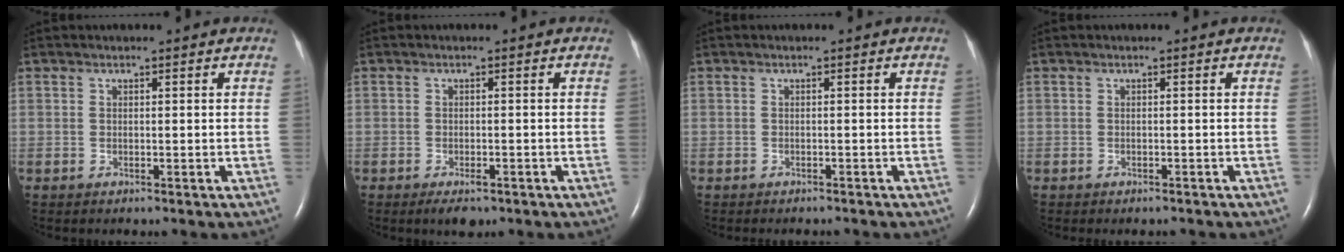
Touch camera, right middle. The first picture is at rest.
{"total": 2.5, "force": [-1.6, 1.0, 1.7], "torque": [-0.029, -0.002, -0.018]}
{"total": 3.5, "force": [-3.1, 1.1, 1.2], "torque": [-0.018, -0.004, -0.033]}
{"total": 1.8, "force": [-1.6, 0.6, 0.6], "torque": [-0.014, -0.003, -0.016]}